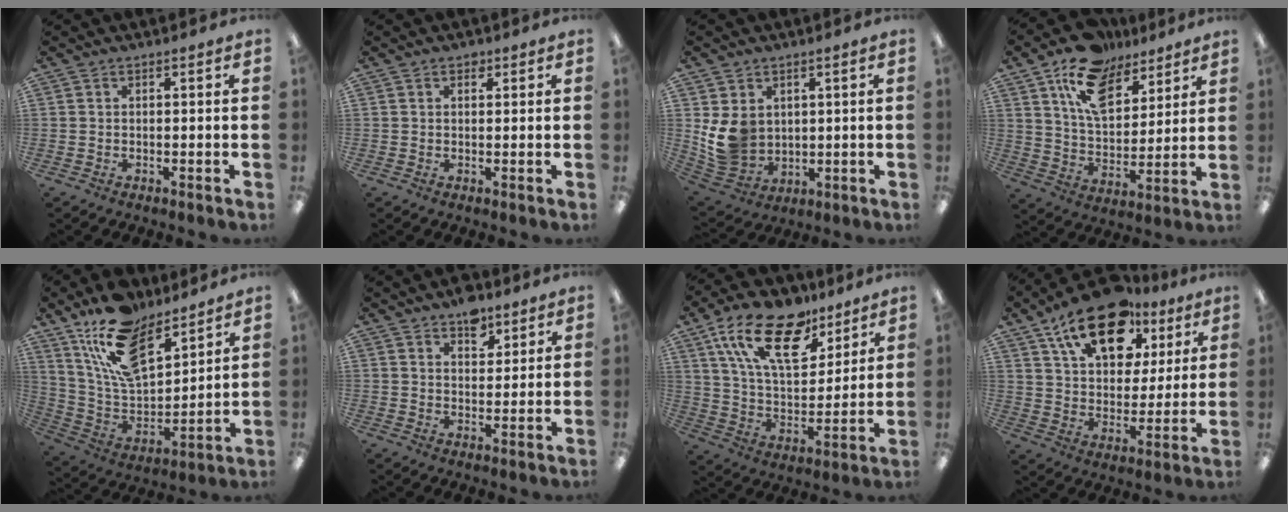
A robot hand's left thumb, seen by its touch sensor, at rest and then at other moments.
{"total": 1.7, "force": [0.9, 1.1, 0.9], "torque": [-0.002, -0.004, 0.013]}
{"total": 10.1, "force": [1.9, 8.5, 5.1], "torque": [-0.121, -0.004, 0.042]}
{"total": 15.9, "force": [10.5, 8.9, 8.0], "torque": [-0.143, -0.044, 0.193]}
{"total": 17.8, "force": [13.0, 7.8, 9.3], "torque": [-0.187, -0.062, 0.237]}
{"total": 6.7, "force": [4.7, 4.0, 2.7], "torque": [-0.020, -0.021, 0.079]}
{"total": 20.9, "force": [12.6, 10.4, 13.0], "torque": [-0.246, -0.052, 0.224]}
{"total": 19.4, "force": [12.1, 10.6, 10.8], "torque": [-0.181, -0.053, 0.211]}